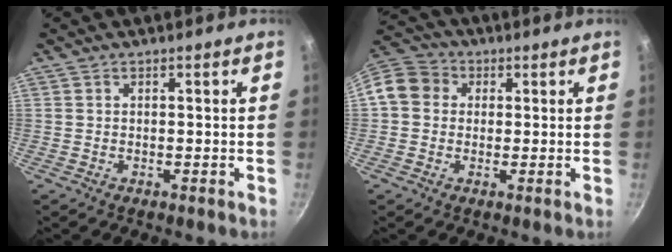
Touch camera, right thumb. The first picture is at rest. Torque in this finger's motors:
{"motor_torque": [0.98, 1.12, 0.83, -0.64, 0.02]}